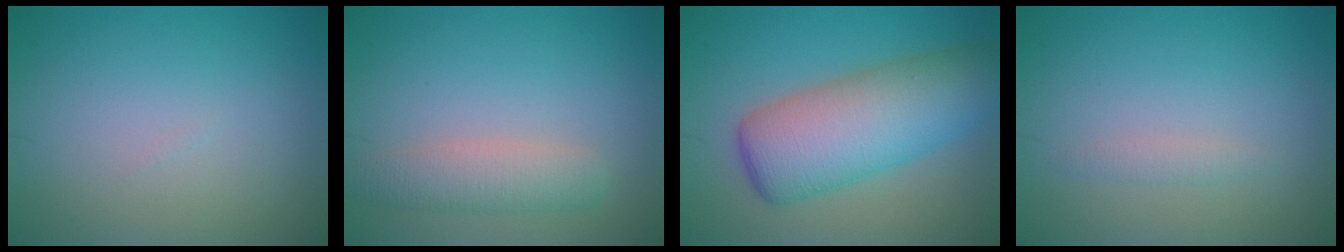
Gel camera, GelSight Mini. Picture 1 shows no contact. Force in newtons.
{"total": 3.0, "press": 3.0, "slide": 0.1}
{"total": 8.7, "press": 8.7, "slide": 0.2}
{"total": 0.8, "press": 0.8, "slide": 0.1}